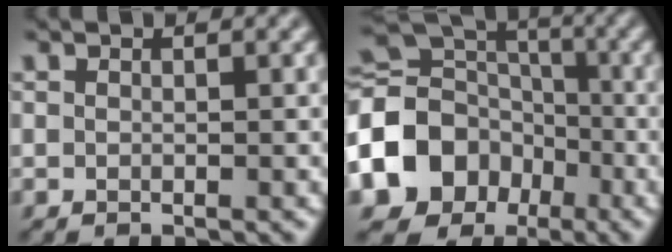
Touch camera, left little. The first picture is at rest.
{"total": 12.3, "force": [-4.4, 10.1, 5.5], "torque": [-0.135, -0.010, -0.099]}